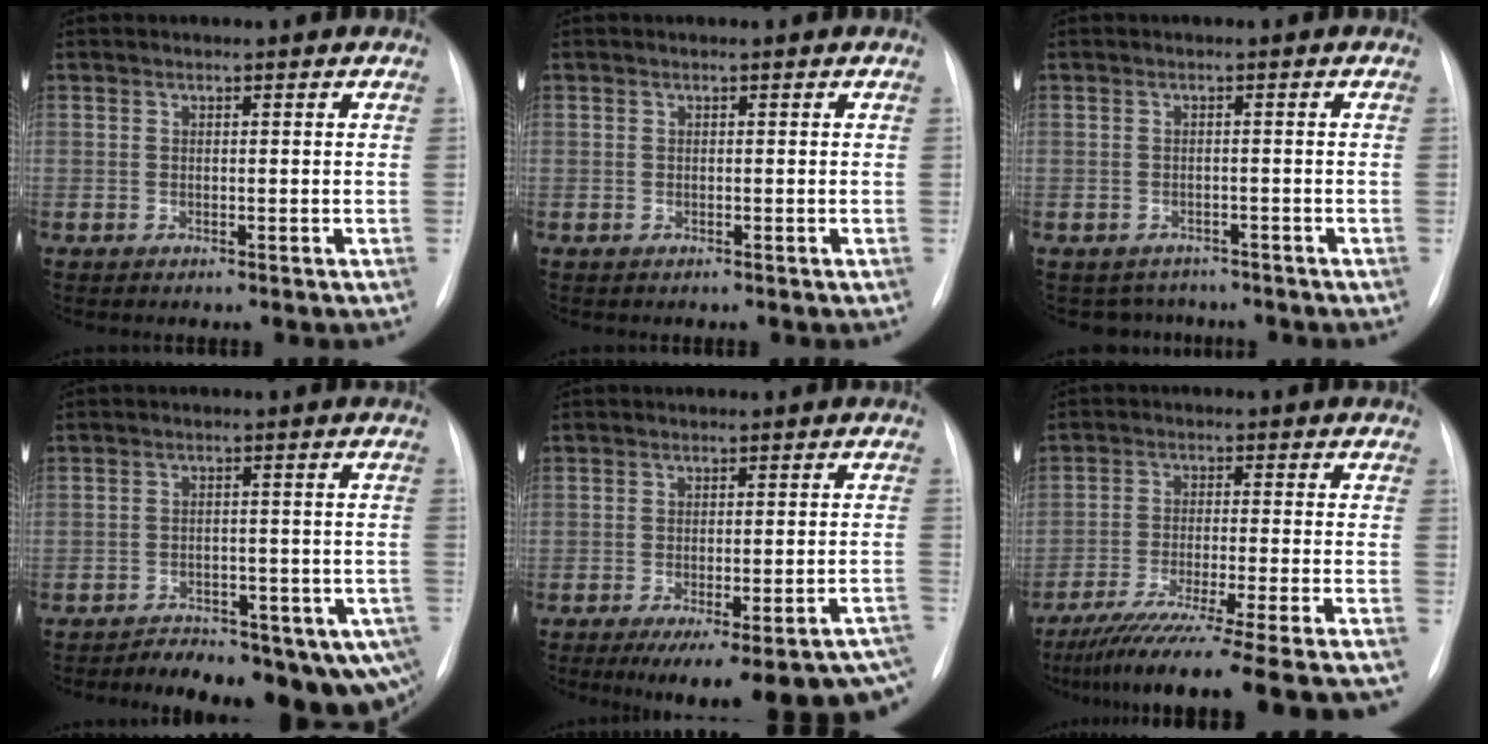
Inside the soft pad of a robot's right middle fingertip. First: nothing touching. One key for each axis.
{"total": 0.0}
{"total": 3.5, "fx": -2.9, "fy": 1.8, "fz": -0.4, "tx": 0.005, "ty": 0.010, "tz": -0.041}
{"total": 16.7, "fx": -12.2, "fy": 6.2, "fz": 9.4, "tx": -0.085, "ty": 0.023, "tz": -0.149}
{"total": 20.5, "fx": -16.4, "fy": 2.9, "fz": 12.0, "tx": -0.080, "ty": -0.002, "tz": -0.198}
{"total": 25.0, "fx": -22.0, "fy": -1.2, "fz": 11.9, "tx": -0.135, "ty": -0.061, "tz": -0.314}